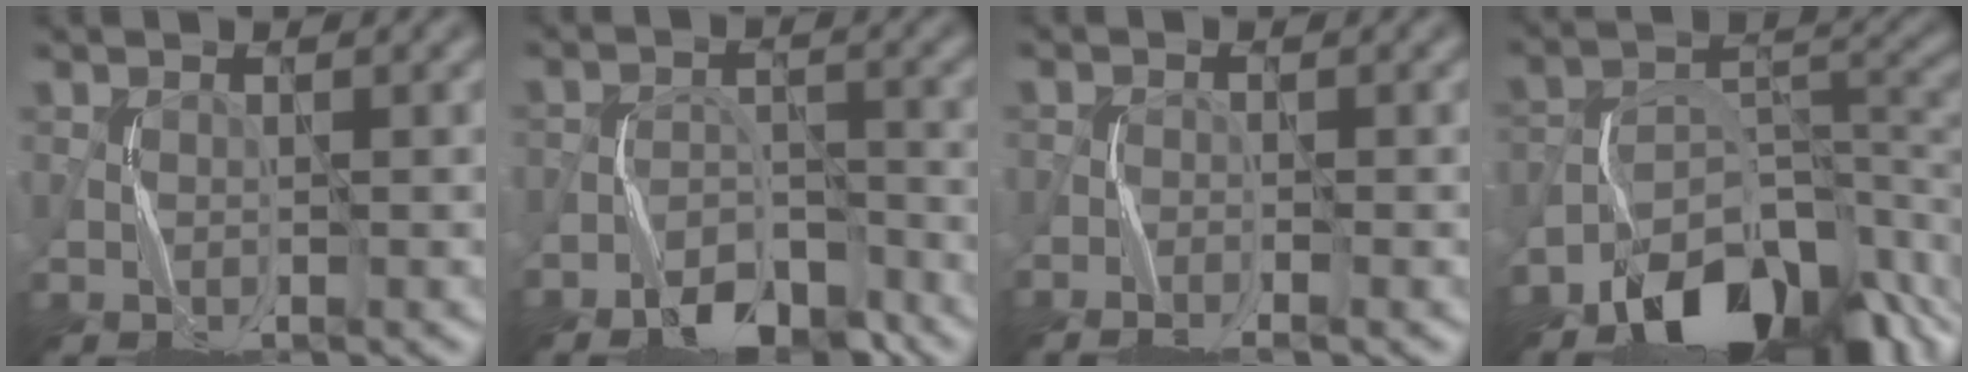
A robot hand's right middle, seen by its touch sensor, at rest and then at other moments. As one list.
[{"total": 5.7, "force": [-4.7, 2.5, 2.0], "torque": [-0.024, 0.001, -0.088]}, {"total": 2.3, "force": [-2.1, 0.4, 0.9], "torque": [-0.016, -0.004, -0.041]}, {"total": 11.8, "force": [-7.6, 6.1, 6.6], "torque": [-0.097, 0.006, -0.136]}]